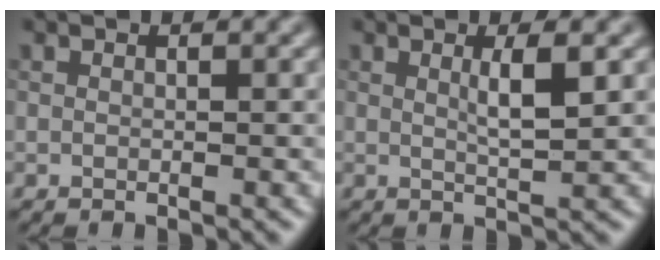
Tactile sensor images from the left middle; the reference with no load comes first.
{"total": 2.5, "force": [0.7, 0.4, 2.4], "torque": [-0.039, -0.001, 0.011]}